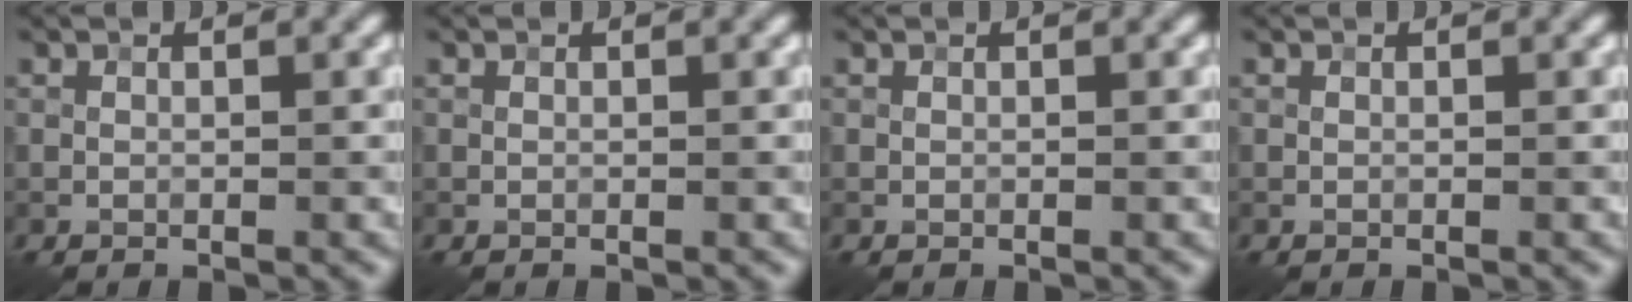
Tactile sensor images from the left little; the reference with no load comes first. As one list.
[{"total": 0.0}, {"total": 0.0}, {"total": 0.0}]